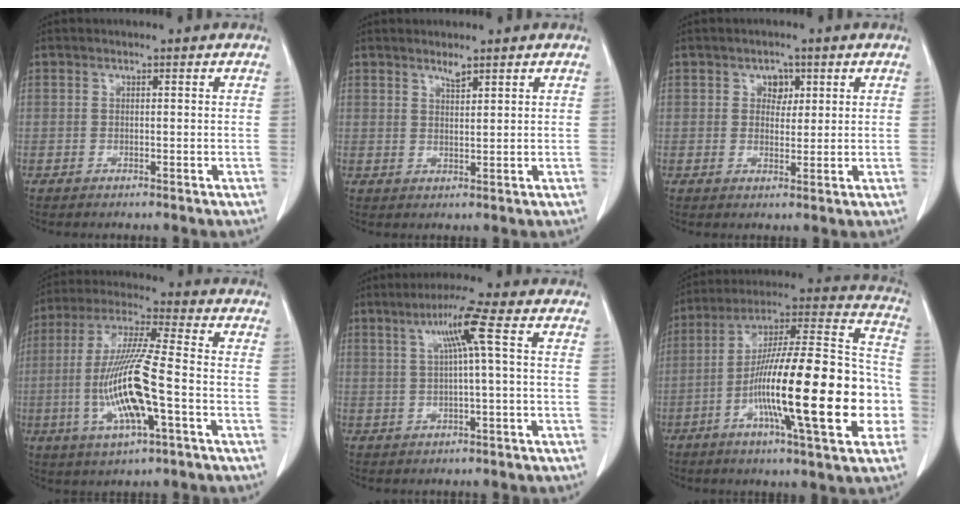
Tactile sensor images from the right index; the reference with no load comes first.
{"total": 2.0, "force": [1.7, 0.5, 1.1], "torque": [-0.023, -0.003, 0.035]}
{"total": 3.6, "force": [1.3, 2.7, 2.0], "torque": [-0.034, 0.009, 0.025]}
{"total": 15.0, "force": [-3.5, 1.8, 14.4], "torque": [-0.299, -0.008, -0.062]}
{"total": 6.3, "force": [1.5, -0.7, 6.1], "torque": [-0.111, 0.013, 0.032]}
{"total": 26.8, "force": [-6.7, 4.0, 25.7], "torque": [-0.370, 0.005, -0.112]}